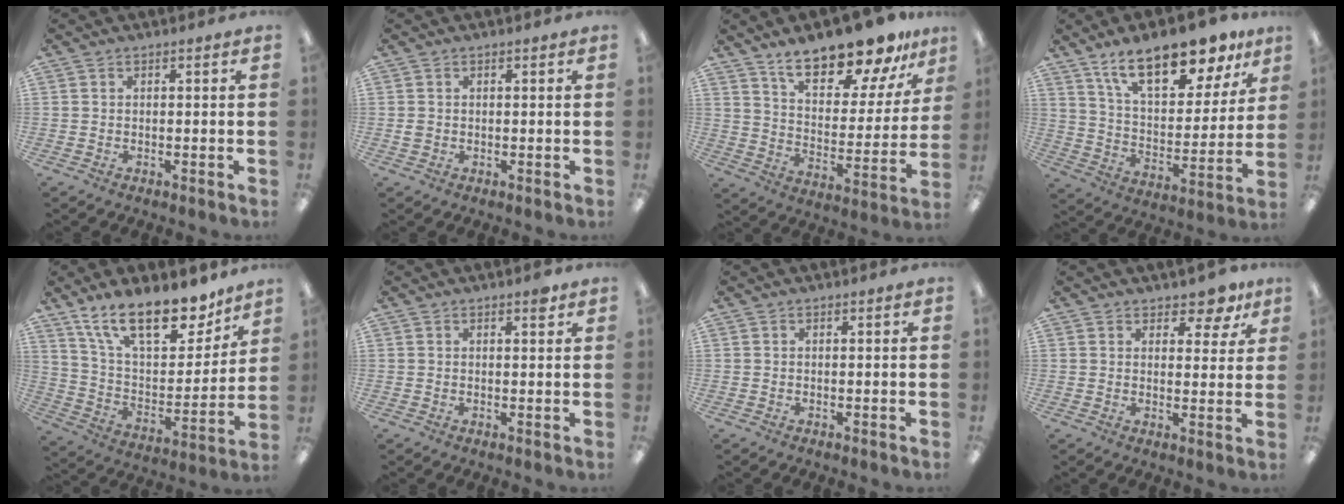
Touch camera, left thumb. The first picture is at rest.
{"total": 1.3, "force": [0.0, 1.2, 0.5], "torque": [-0.002, 0.001, -0.003]}
{"total": 18.6, "force": [15.6, 5.5, 8.4], "torque": [-0.136, -0.107, 0.270]}
{"total": 20.2, "force": [14.3, 8.1, 11.6], "torque": [-0.181, -0.080, 0.243]}
{"total": 20.8, "force": [15.1, 8.5, 11.4], "torque": [-0.194, -0.091, 0.267]}
{"total": 2.0, "force": [1.4, 0.6, 1.3], "torque": [-0.004, -0.007, 0.018]}
{"total": 0.0}
{"total": 6.0, "force": [4.6, 2.8, 2.6], "torque": [-0.023, -0.027, 0.077]}